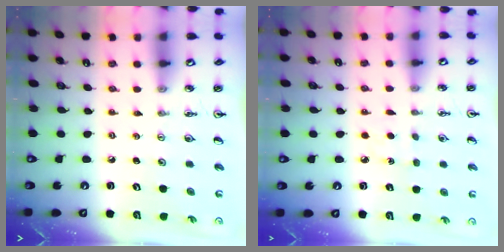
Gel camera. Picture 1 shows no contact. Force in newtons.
{"total": 2.4, "press": 2.4, "slide": 0.3}